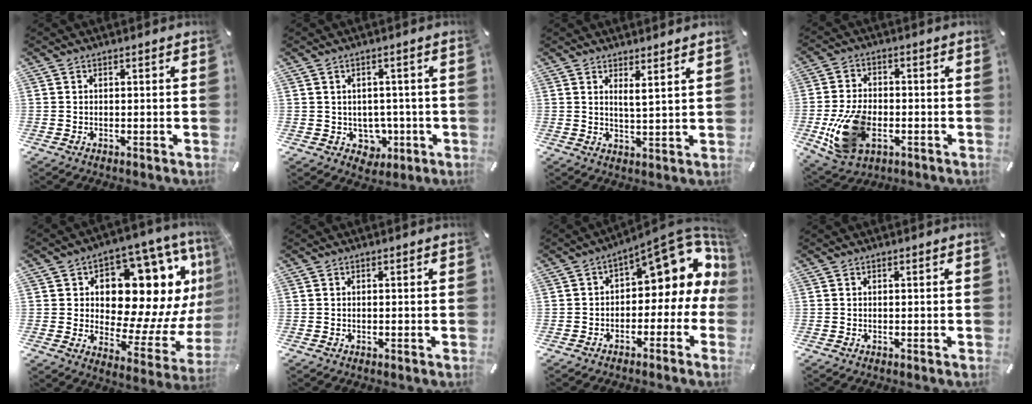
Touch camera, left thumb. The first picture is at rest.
{"total": 5.5, "force": [0.7, 5.3, 1.3], "torque": [-0.004, -0.014, 0.017]}
{"total": 3.4, "force": [2.7, -0.3, 2.1], "torque": [-0.041, -0.017, 0.044]}
{"total": 14.6, "force": [-3.8, 9.8, 10.2], "torque": [-0.214, 0.002, -0.065]}
{"total": 19.2, "force": [7.2, 11.3, 13.7], "torque": [-0.187, -0.064, 0.118]}
{"total": 0.0}
{"total": 12.9, "force": [6.3, 6.3, 9.4], "torque": [-0.115, -0.054, 0.102]}
{"total": 0.0}